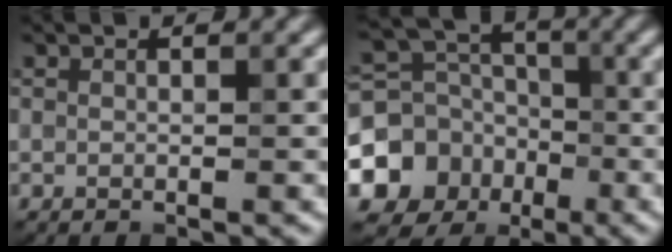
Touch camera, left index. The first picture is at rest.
{"total": 12.0, "force": [-4.5, 10.6, 3.6], "torque": [-0.092, -0.021, -0.096]}